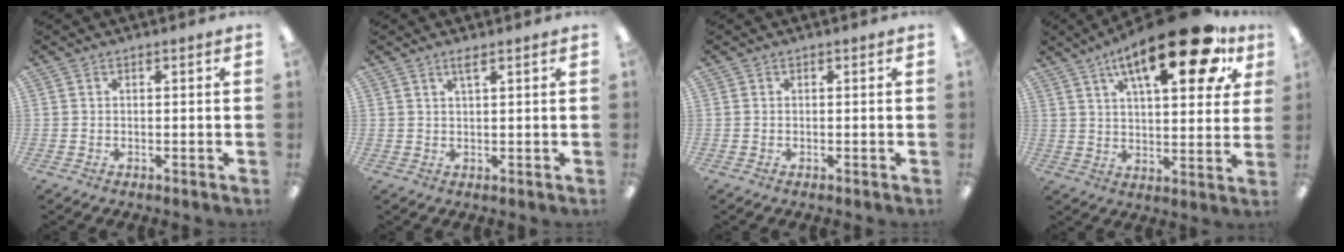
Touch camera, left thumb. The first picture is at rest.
{"total": 2.2, "force": [1.5, 0.1, 1.5], "torque": [-0.035, 0.001, 0.027]}
{"total": 0.0}
{"total": 23.3, "force": [12.5, 8.0, 17.9], "torque": [-0.266, -0.052, 0.193]}